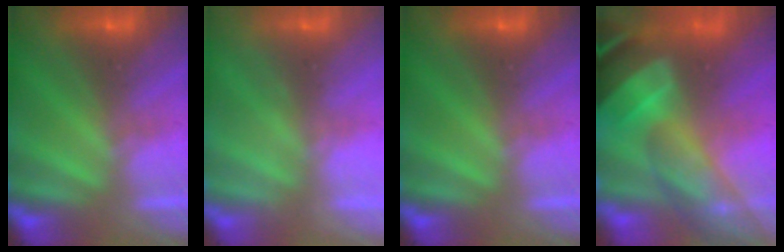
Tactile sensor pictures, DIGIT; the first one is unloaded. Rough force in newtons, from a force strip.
{"total": 2.0}
{"total": 0.0}
{"total": 7.4}